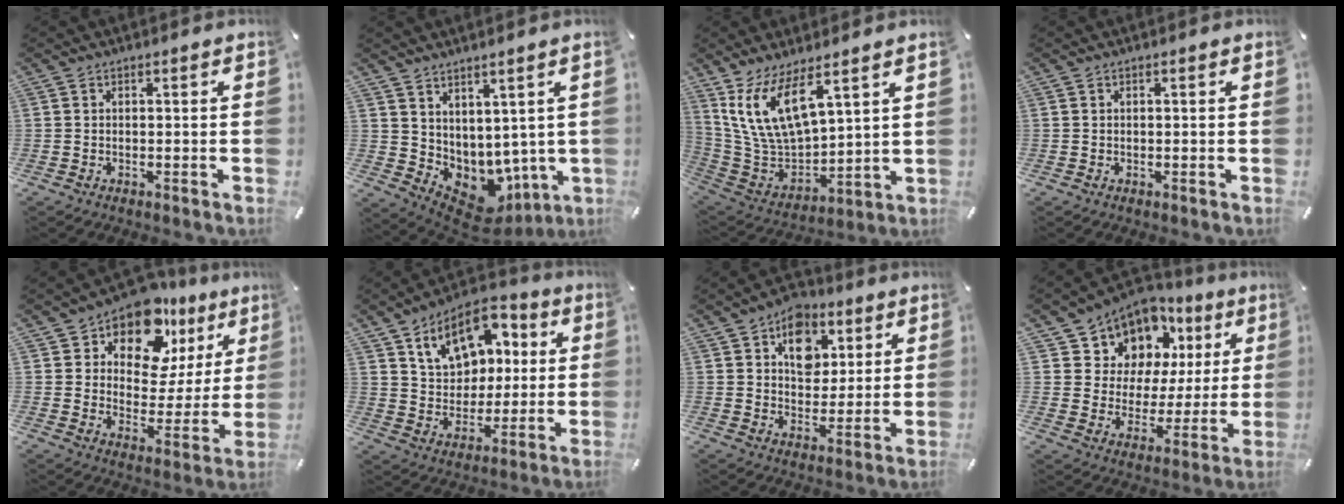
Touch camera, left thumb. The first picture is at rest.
{"total": 5.2, "force": [1.2, 5.0, 0.6], "torque": [-0.004, -0.055, 0.038]}
{"total": 14.1, "force": [8.6, 6.5, 9.1], "torque": [-0.210, -0.048, 0.157]}
{"total": 0.0}
{"total": 14.5, "force": [10.1, 8.2, 6.3], "torque": [-0.112, -0.075, 0.182]}
{"total": 13.9, "force": [6.2, 10.6, 6.5], "torque": [-0.113, -0.019, 0.120]}
{"total": 10.3, "force": [4.6, 8.1, 4.4], "torque": [-0.050, -0.023, 0.080]}
{"total": 10.3, "force": [7.0, 7.5, 0.6], "torque": [-0.032, -0.071, 0.131]}